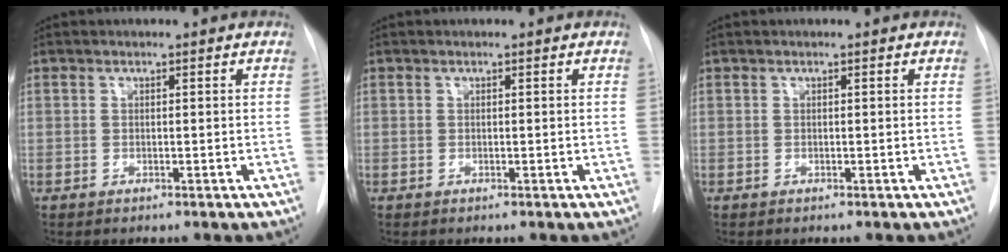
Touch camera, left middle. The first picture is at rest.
{"total": 0.0}
{"total": 0.0}